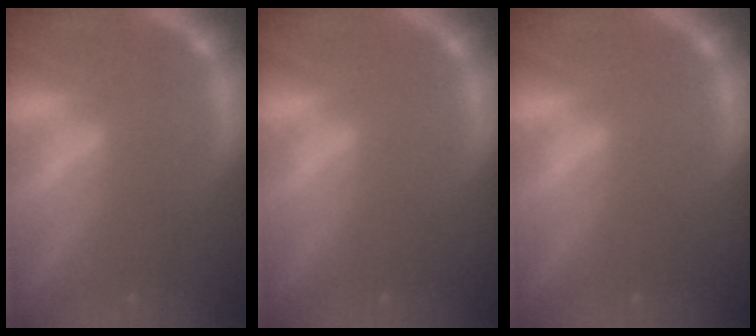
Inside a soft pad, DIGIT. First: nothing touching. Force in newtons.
{"total": 0.0}
{"total": 0.0}